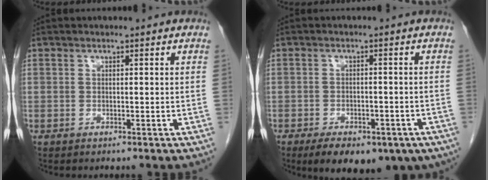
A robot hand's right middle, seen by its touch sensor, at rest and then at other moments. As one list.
[{"total": 13.3, "force": [-8.5, 6.3, 8.0], "torque": [-0.120, -0.009, -0.111]}]